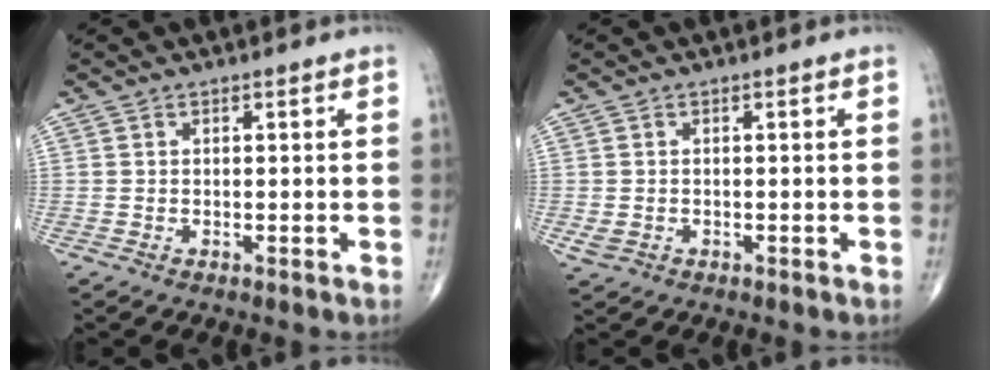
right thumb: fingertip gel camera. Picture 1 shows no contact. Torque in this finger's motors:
{"motor_torque": [0.26, 0.48, -0.24, -0.25, -0.01]}